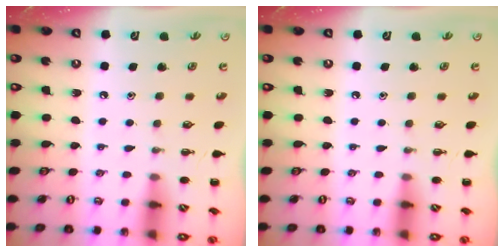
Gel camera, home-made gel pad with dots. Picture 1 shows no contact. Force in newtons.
{"total": 0.0}